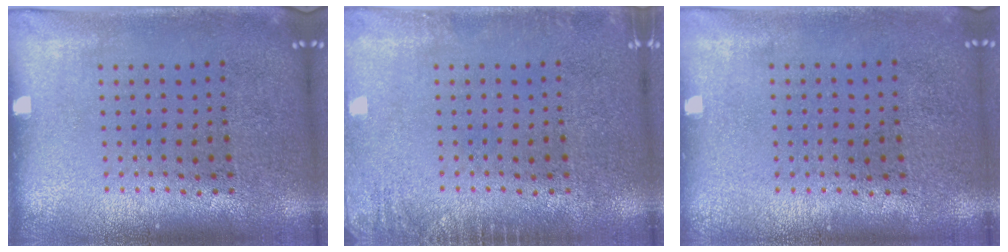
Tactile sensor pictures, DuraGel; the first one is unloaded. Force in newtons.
{"total": 1.4, "press": 1.4, "slide": 0.3}
{"total": 0.0}